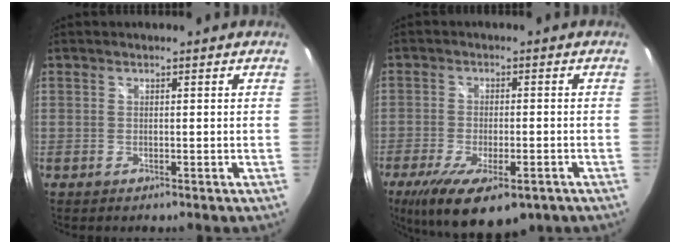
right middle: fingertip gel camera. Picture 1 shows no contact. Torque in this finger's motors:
{"motor_torque": [1.10, -1.04, 0.30, 0.12]}